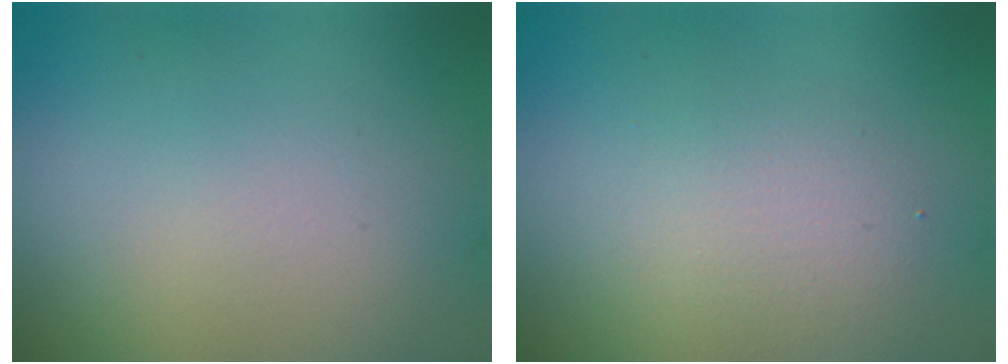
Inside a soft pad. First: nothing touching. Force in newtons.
{"total": 2.3, "press": 2.3, "slide": 0.2}